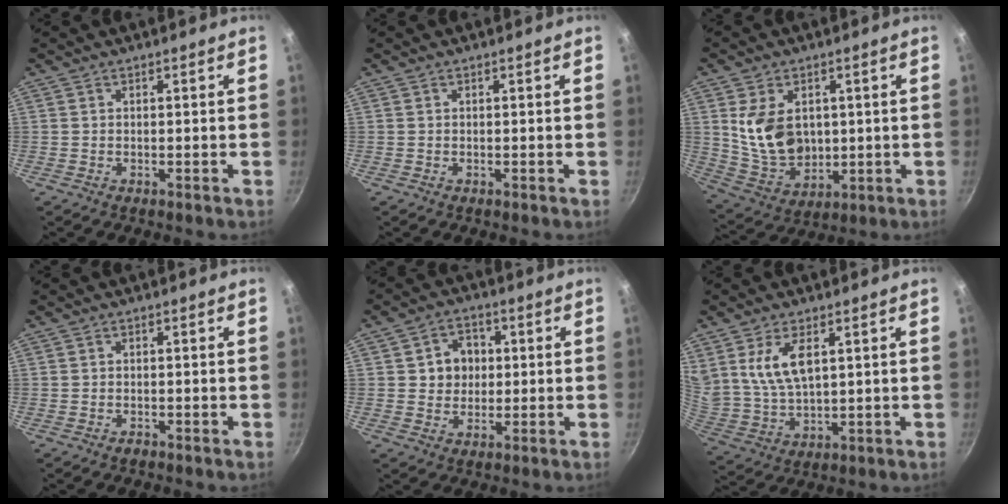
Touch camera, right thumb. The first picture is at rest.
{"total": 0.0}
{"total": 12.5, "force": [2.2, 8.9, 8.5], "torque": [-0.132, -0.024, 0.061]}
{"total": 0.7, "force": [-0.6, 0.3, 0.3], "torque": [-0.007, 0.006, -0.009]}
{"total": 6.6, "force": [1.0, 5.8, 3.0], "torque": [-0.013, 0.004, 0.012]}
{"total": 10.3, "force": [4.0, 5.4, 7.8], "torque": [-0.141, -0.029, 0.091]}